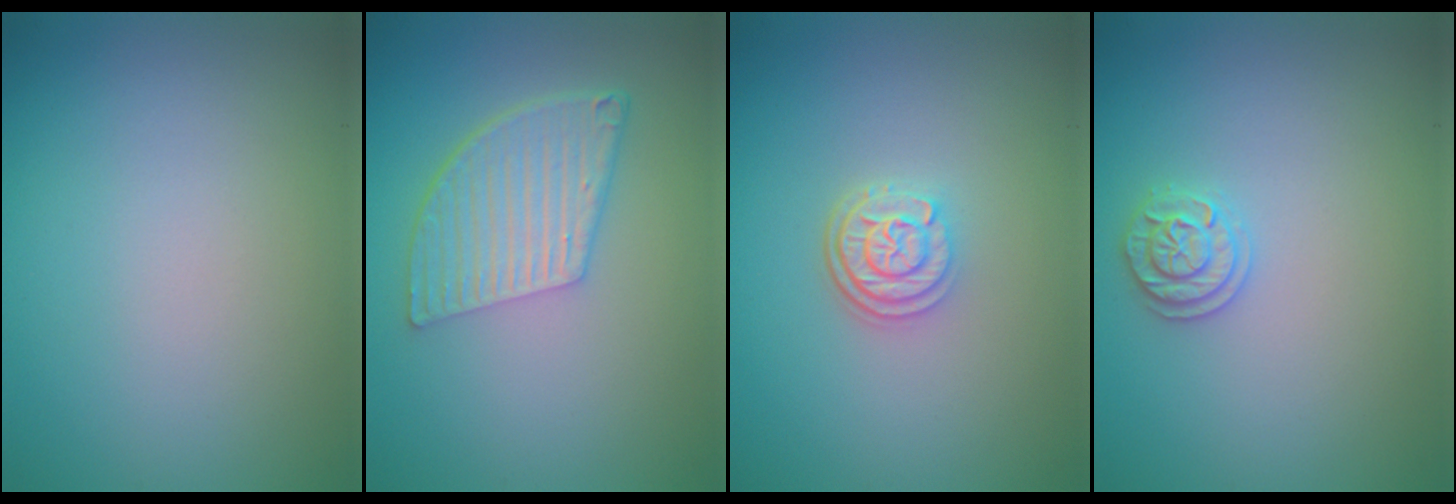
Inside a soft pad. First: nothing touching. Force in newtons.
{"total": 5.2, "press": 3.7, "slide": 3.6}
{"total": 2.9, "press": 2.4, "slide": 1.7}
{"total": 1.9, "press": 1.9, "slide": 0.2}